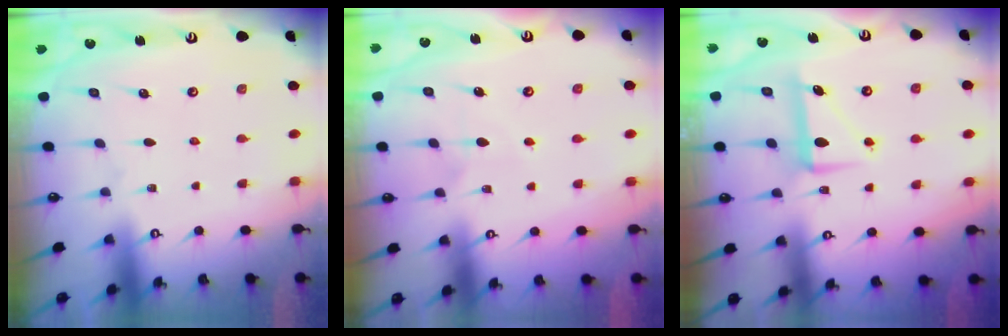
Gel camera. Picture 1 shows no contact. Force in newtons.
{"total": 6.8, "press": 6.8, "slide": 0.4}
{"total": 8.0, "press": 8.0, "slide": 0.7}